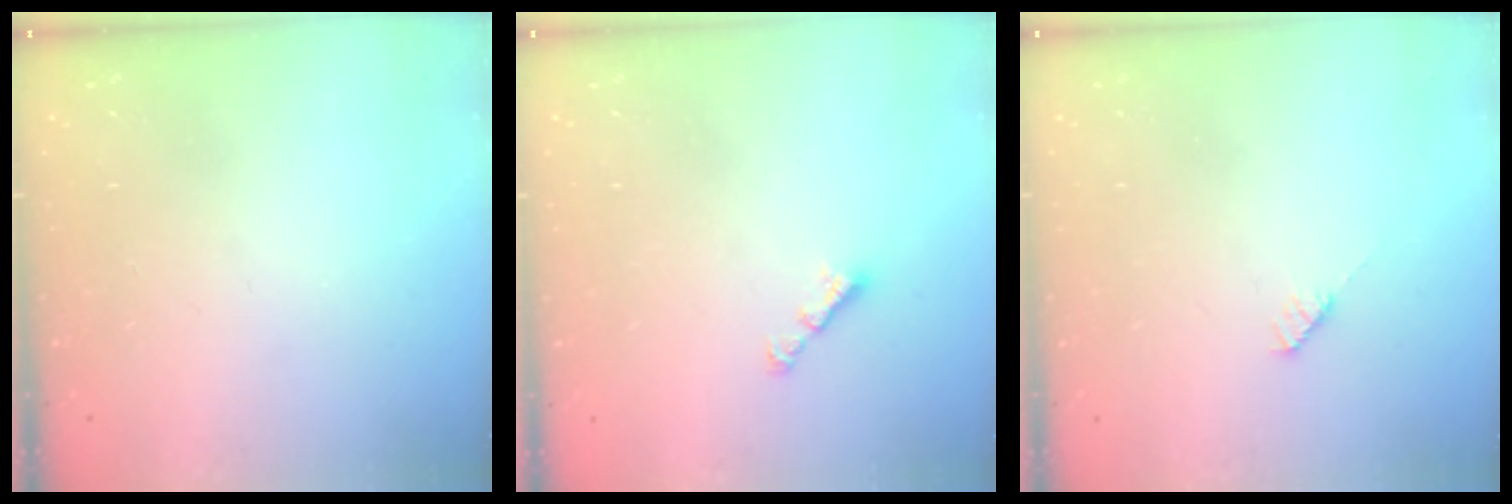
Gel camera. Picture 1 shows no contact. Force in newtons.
{"total": 2.9, "press": 2.8, "slide": 0.6}
{"total": 3.0, "press": 3.0, "slide": 0.2}